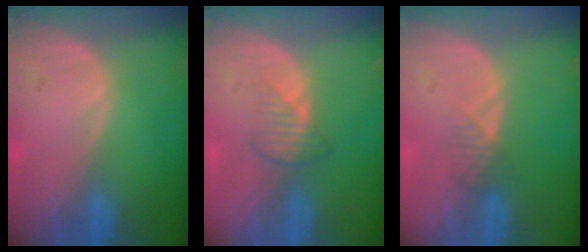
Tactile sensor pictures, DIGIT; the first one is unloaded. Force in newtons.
{"total": 2.7, "press": 2.6, "slide": 0.6}
{"total": 1.9, "press": 1.6, "slide": 1.0}